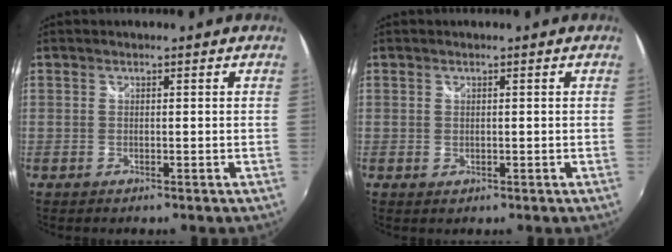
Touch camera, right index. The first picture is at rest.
{"total": 0.8, "force": [0.1, 0.6, 0.5], "torque": [-0.010, -0.002, 0.002]}